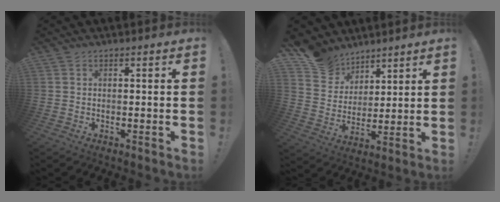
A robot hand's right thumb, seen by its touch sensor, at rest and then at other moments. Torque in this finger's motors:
{"motor_torque": [-0.56, 1.31, 0.13, 0.00, 0.00]}